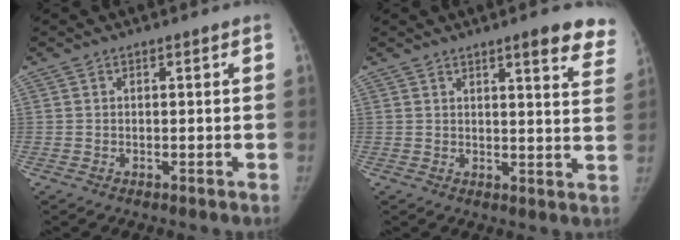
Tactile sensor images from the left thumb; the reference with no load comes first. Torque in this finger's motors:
{"motor_torque": [0.59, -0.01, 1.00, -0.54, 0.14]}